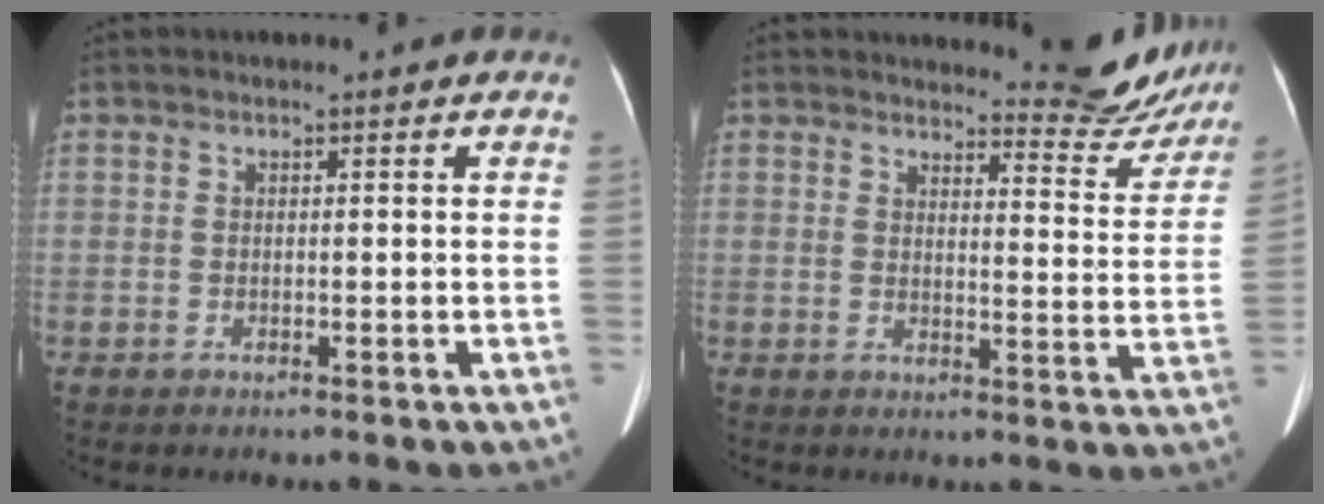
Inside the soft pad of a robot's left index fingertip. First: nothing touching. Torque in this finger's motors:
{"motor_torque": [0.15, -0.49, -0.06, -0.01]}